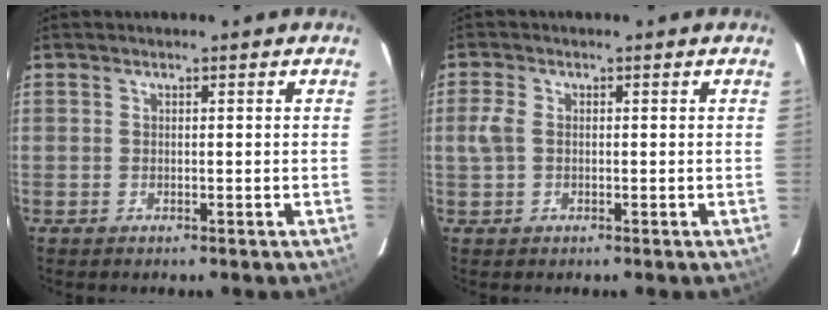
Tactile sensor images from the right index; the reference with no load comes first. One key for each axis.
{"total": 2.9, "fx": -0.2, "fy": 2.0, "fz": 2.1, "tx": -0.051, "ty": 0.005, "tz": -0.005}